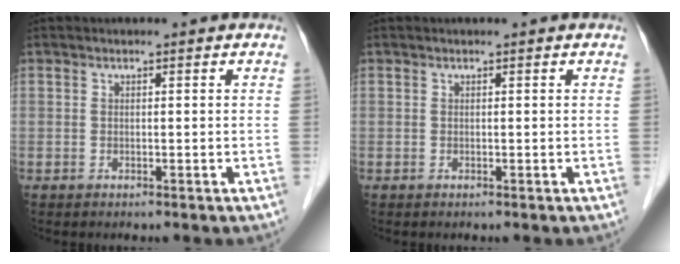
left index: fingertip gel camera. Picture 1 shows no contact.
{"total": 0.0}